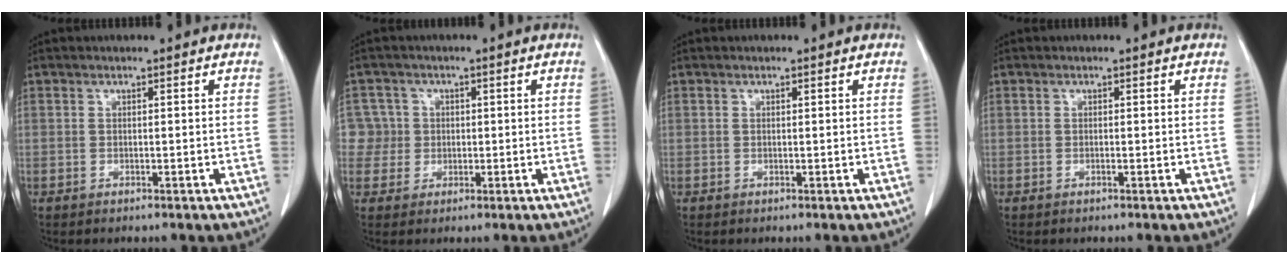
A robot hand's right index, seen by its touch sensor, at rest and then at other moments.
{"total": 4.2, "force": [0.1, 4.1, -0.3], "torque": [0.022, 0.015, 0.003]}
{"total": 0.0}
{"total": 0.0}